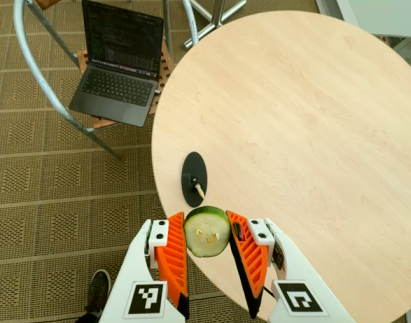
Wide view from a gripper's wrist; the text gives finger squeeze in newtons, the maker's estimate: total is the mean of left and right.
{"total": 8.8, "left": 8.6, "right": 8.9}